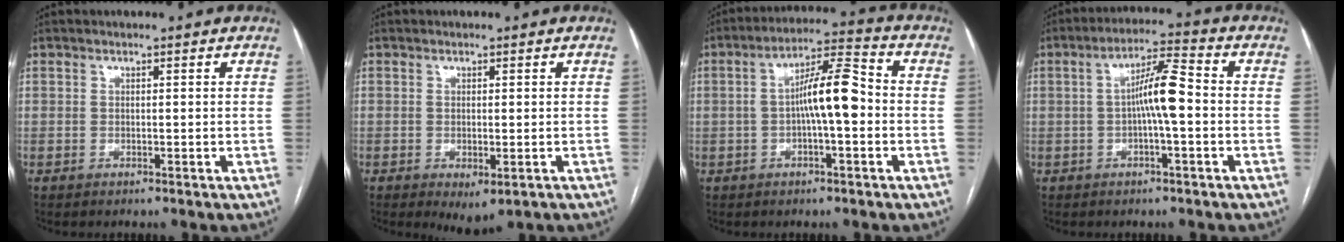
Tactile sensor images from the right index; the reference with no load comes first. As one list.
[{"total": 3.8, "force": [-1.7, 1.3, 3.1], "torque": [-0.040, -0.008, -0.014]}, {"total": 9.3, "force": [-0.7, 1.7, 9.1], "torque": [-0.156, 0.029, -0.015]}, {"total": 7.4, "force": [-0.5, 0.7, 7.3], "torque": [-0.132, 0.019, -0.012]}]